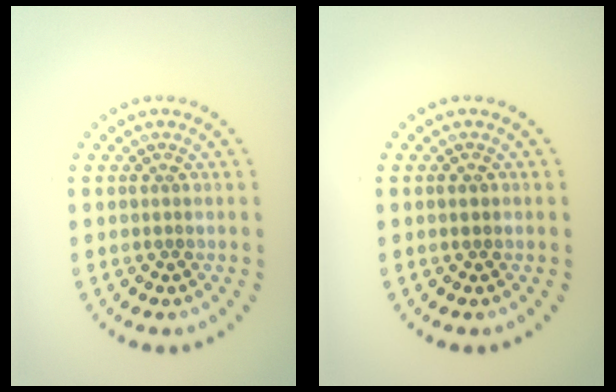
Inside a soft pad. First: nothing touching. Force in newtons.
{"total": 1.0, "press": 1.0, "slide": 0.0}